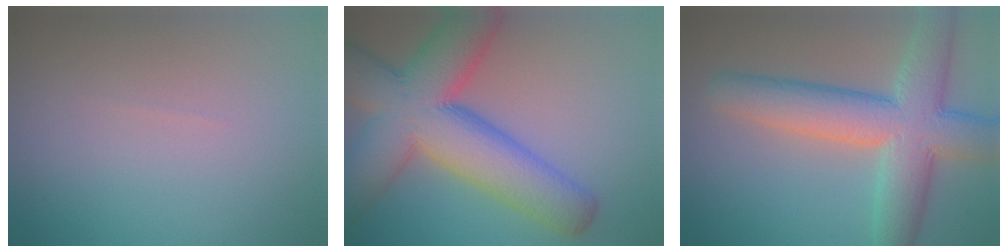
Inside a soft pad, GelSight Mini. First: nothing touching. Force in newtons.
{"total": 12.5, "press": 12.4, "slide": 0.5}
{"total": 8.9, "press": 8.8, "slide": 0.3}